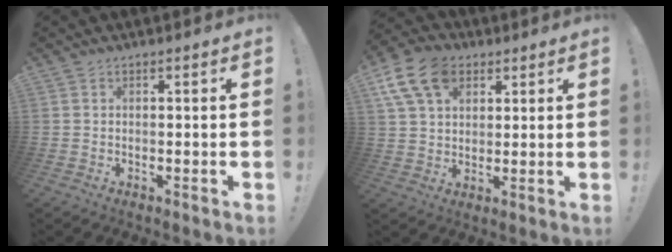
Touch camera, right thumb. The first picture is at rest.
{"total": 14.2, "force": [6.5, 9.9, 7.9], "torque": [-0.147, -0.018, 0.128]}